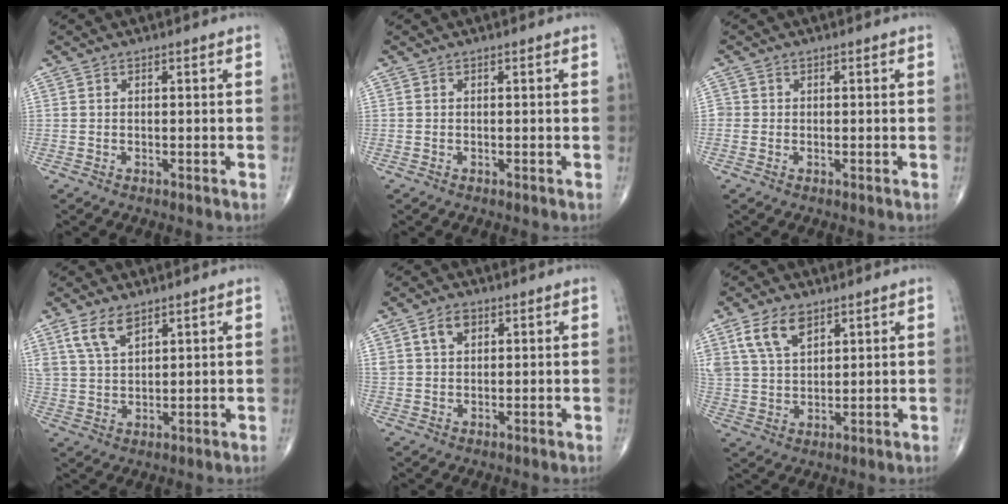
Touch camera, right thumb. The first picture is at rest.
{"total": 0.0}
{"total": 1.1, "force": [-0.1, 1.1, 0.1], "torque": [0.008, 0.004, -0.004]}
{"total": 6.6, "force": [4.2, 3.0, 4.0], "torque": [-0.076, -0.014, 0.090]}
{"total": 4.3, "force": [1.9, 2.8, 2.6], "torque": [-0.037, -0.001, 0.037]}
{"total": 8.6, "force": [4.9, 4.8, 5.3], "torque": [-0.093, -0.014, 0.101]}